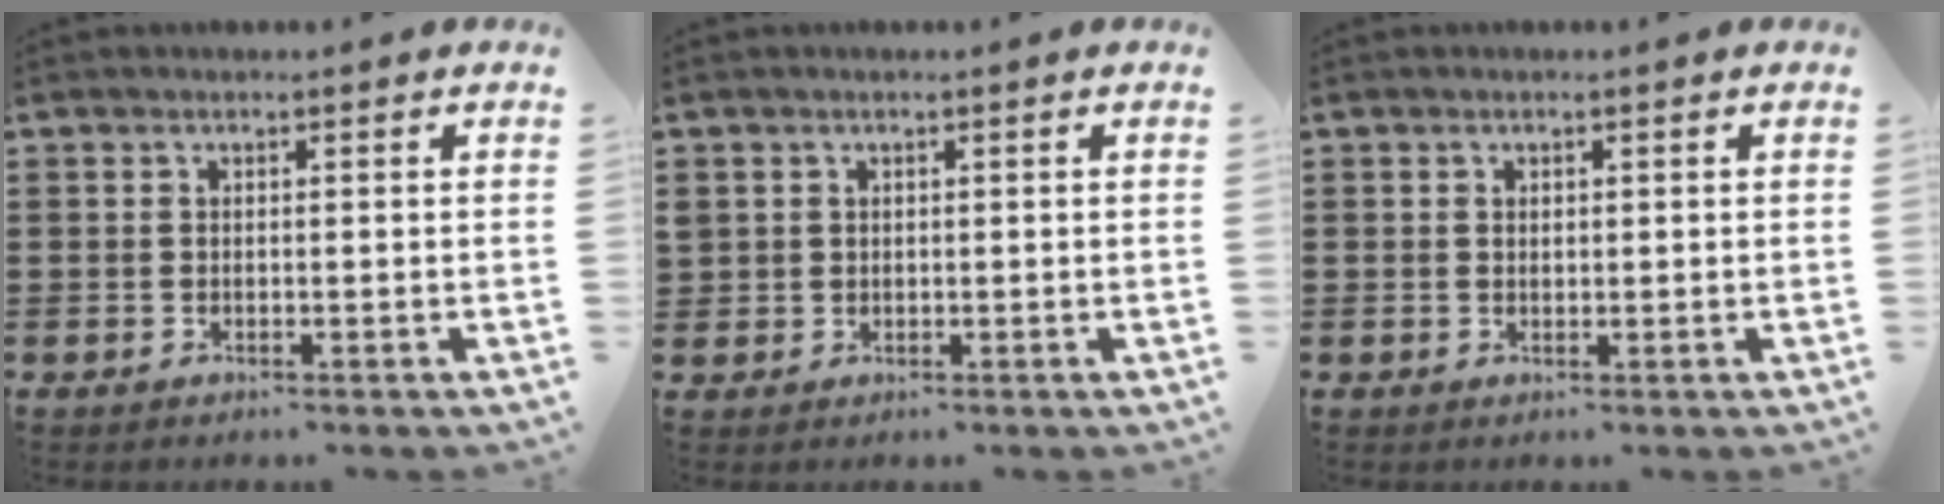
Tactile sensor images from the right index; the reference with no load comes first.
{"total": 1.3, "force": [0.6, 1.1, 0.1], "torque": [-0.005, 0.005, 0.011]}
{"total": 0.7, "force": [0.4, 0.5, 0.3], "torque": [-0.006, 0.004, 0.007]}